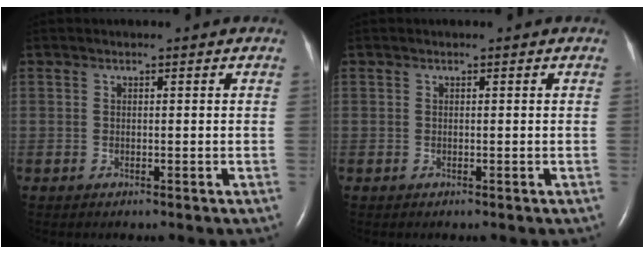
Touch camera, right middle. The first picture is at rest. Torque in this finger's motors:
{"motor_torque": [0.00, 0.00, 0.00, 0.00]}